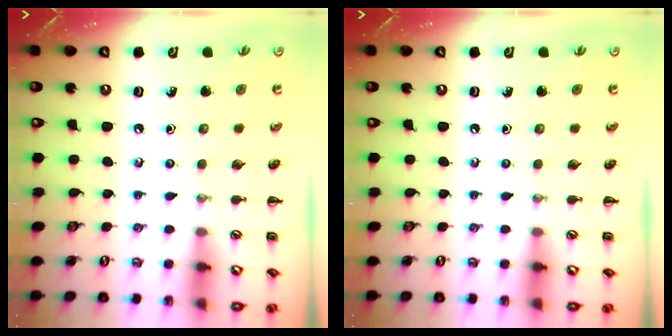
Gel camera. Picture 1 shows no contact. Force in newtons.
{"total": 0.0}